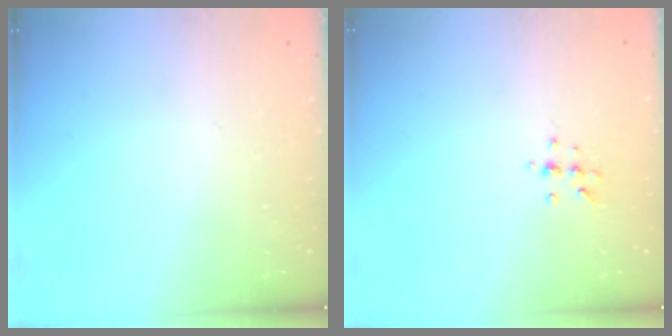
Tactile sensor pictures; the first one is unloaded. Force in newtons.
{"total": 6.0, "press": 5.6, "slide": 2.0}